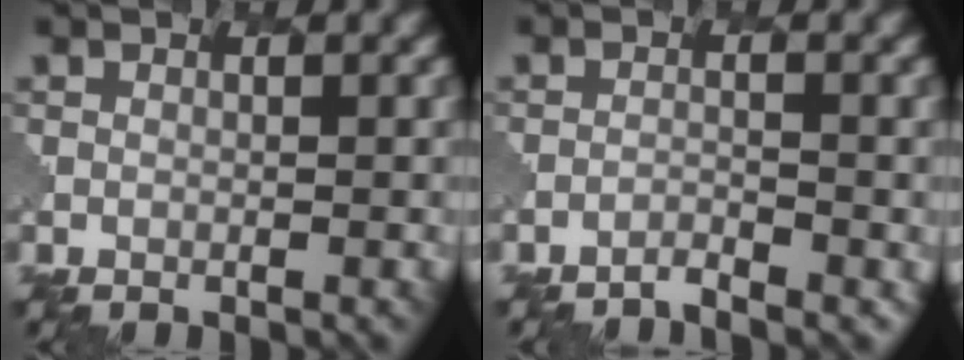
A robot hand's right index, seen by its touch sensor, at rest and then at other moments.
{"total": 1.2, "force": [-0.8, -0.4, -0.9], "torque": [0.008, 0.001, -0.022]}